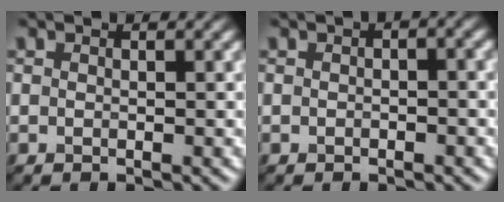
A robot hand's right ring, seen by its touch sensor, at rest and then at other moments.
{"total": 1.9, "force": [0.1, 0.9, 1.7], "torque": [-0.011, 0.019, -0.008]}